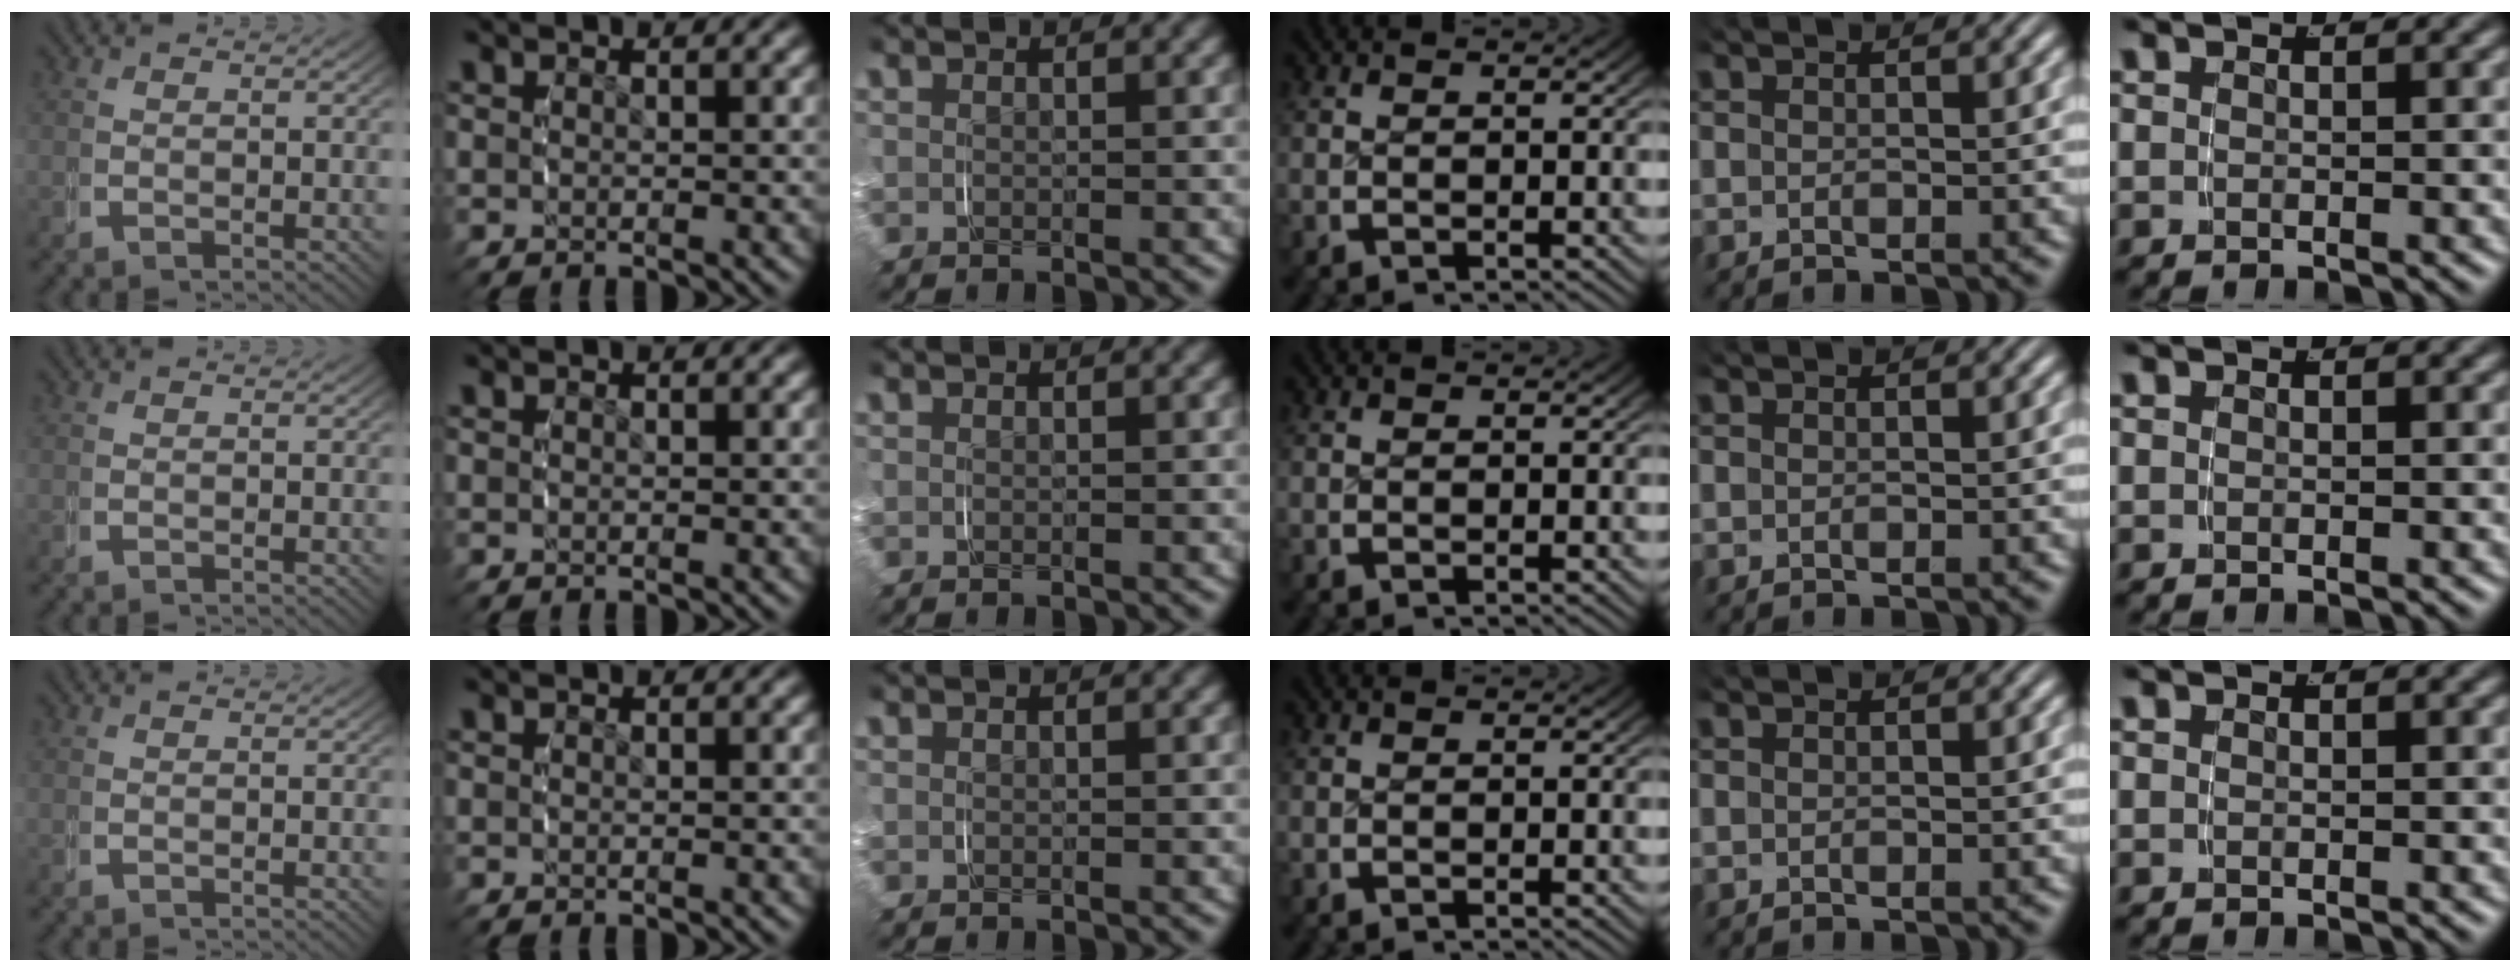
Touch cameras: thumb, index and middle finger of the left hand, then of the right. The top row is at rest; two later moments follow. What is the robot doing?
{"motion": "grasp_and_lifting", "object": "keyboard"}